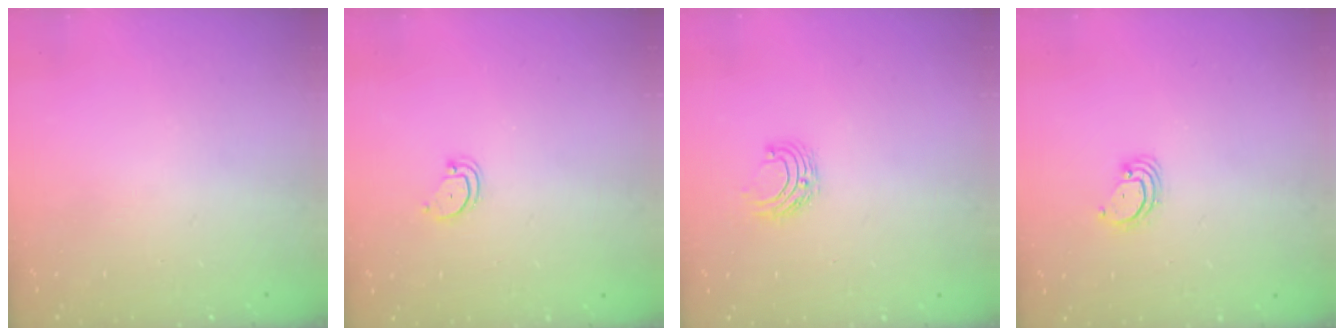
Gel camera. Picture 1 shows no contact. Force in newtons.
{"total": 3.0, "press": 3.0, "slide": 0.3}
{"total": 6.4, "press": 6.3, "slide": 0.7}
{"total": 3.4, "press": 3.4, "slide": 0.1}